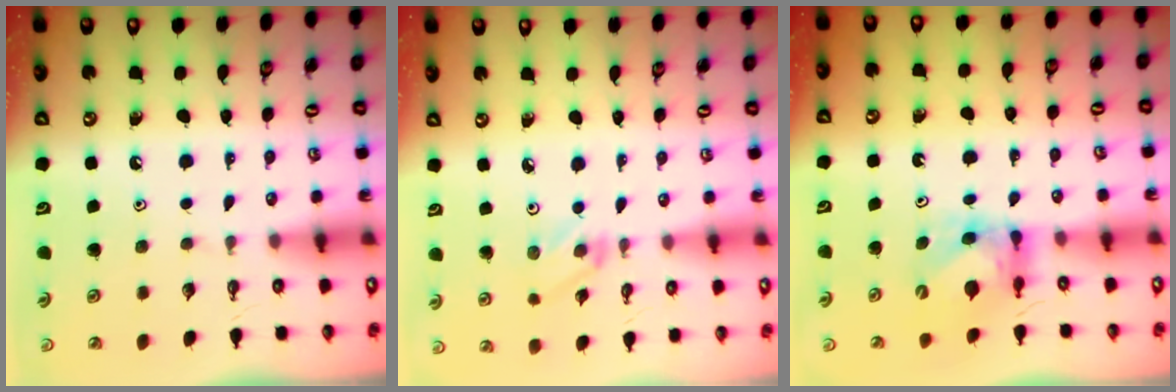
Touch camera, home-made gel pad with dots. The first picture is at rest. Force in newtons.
{"total": 2.6, "press": 2.6, "slide": 0.4}
{"total": 6.1, "press": 6.1, "slide": 0.6}